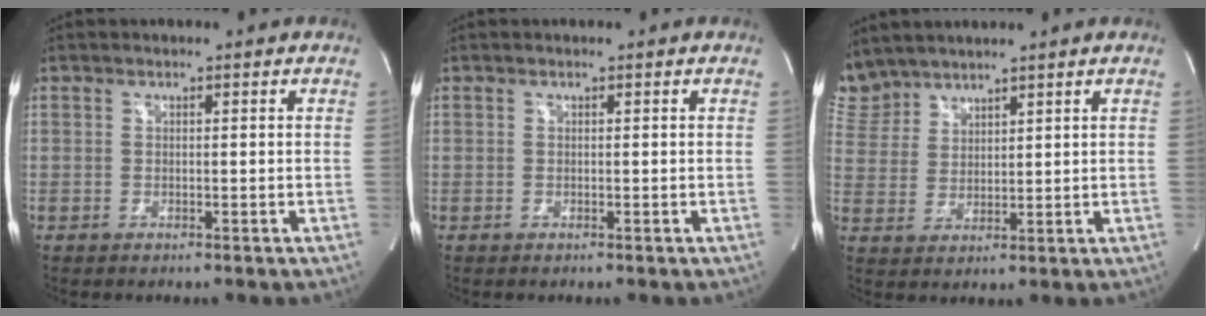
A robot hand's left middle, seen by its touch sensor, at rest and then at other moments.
{"total": 0.0}
{"total": 6.1, "force": [5.9, 1.8, 0.0], "torque": [-0.013, 0.013, 0.133]}